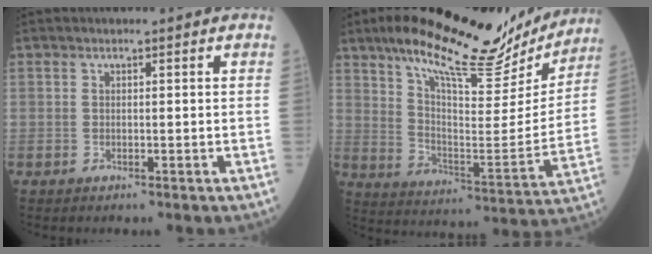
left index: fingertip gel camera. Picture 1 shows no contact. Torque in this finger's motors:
{"motor_torque": [0.90, -1.24, 0.80, 0.16]}